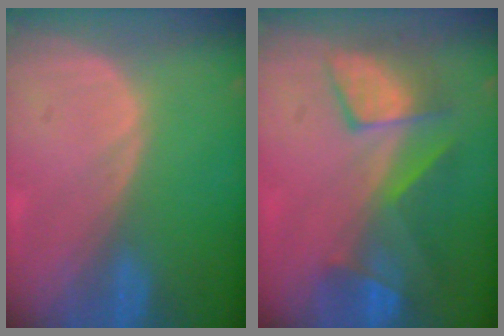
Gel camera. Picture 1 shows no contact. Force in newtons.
{"total": 8.0, "press": 7.8, "slide": 1.8}